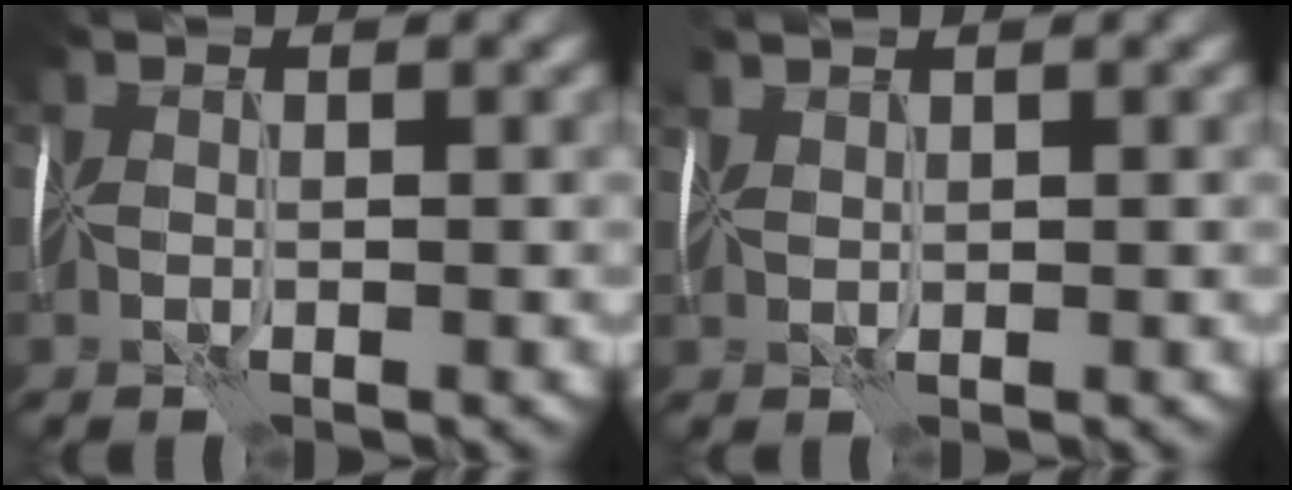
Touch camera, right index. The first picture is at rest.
{"total": 1.8, "force": [1.6, 0.5, 0.6], "torque": [-0.005, 0.019, 0.015]}